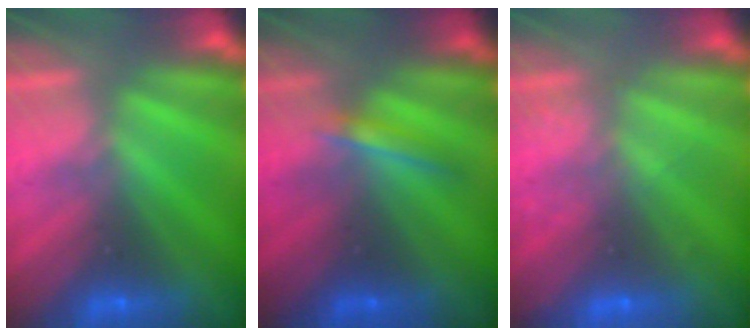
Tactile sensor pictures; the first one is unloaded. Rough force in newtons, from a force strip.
{"total": 1.6}
{"total": 2.1}